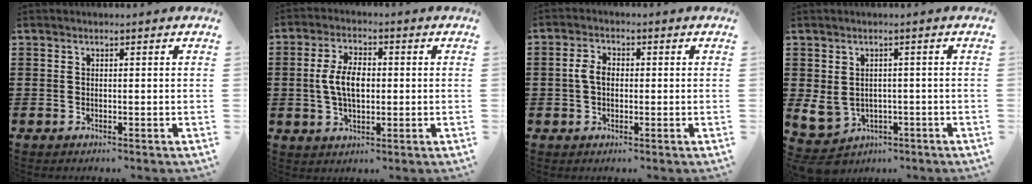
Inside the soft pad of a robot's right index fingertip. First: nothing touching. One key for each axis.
{"total": 6.3, "fx": 0.0, "fy": 3.4, "fz": 5.3, "tx": -0.123, "ty": 0.005, "tz": -0.008}
{"total": 3.3, "fx": -0.1, "fy": 2.1, "fz": 2.5, "tx": -0.058, "ty": 0.006, "tz": -0.006}
{"total": 3.8, "fx": -1.1, "fy": 3.2, "fz": 1.7, "tx": -0.062, "ty": -0.001, "tz": -0.026}